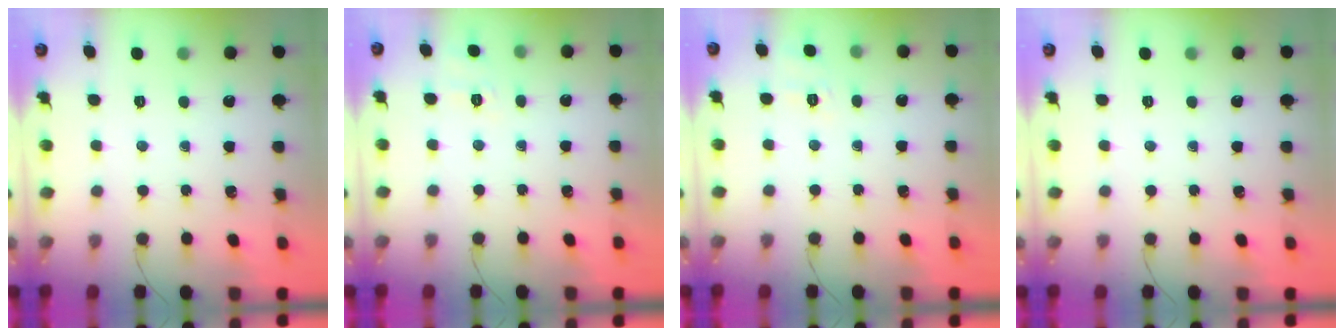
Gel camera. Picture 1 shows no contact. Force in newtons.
{"total": 2.7, "press": 2.0, "slide": 1.8}
{"total": 2.5, "press": 1.6, "slide": 1.9}
{"total": 0.0}